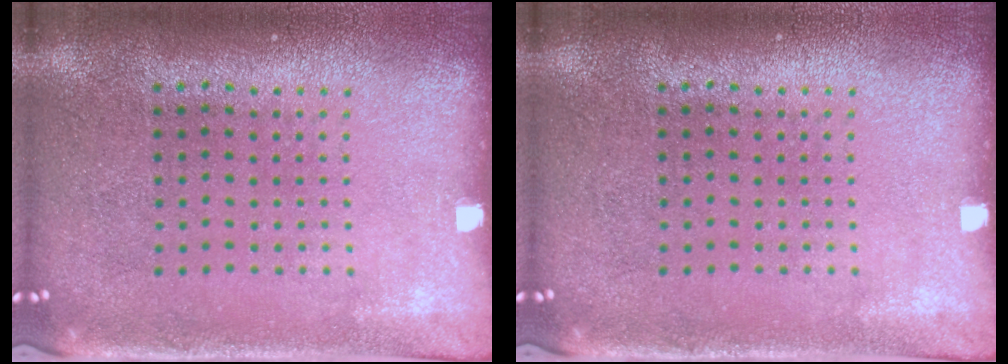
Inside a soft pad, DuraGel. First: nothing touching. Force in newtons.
{"total": 0.0}